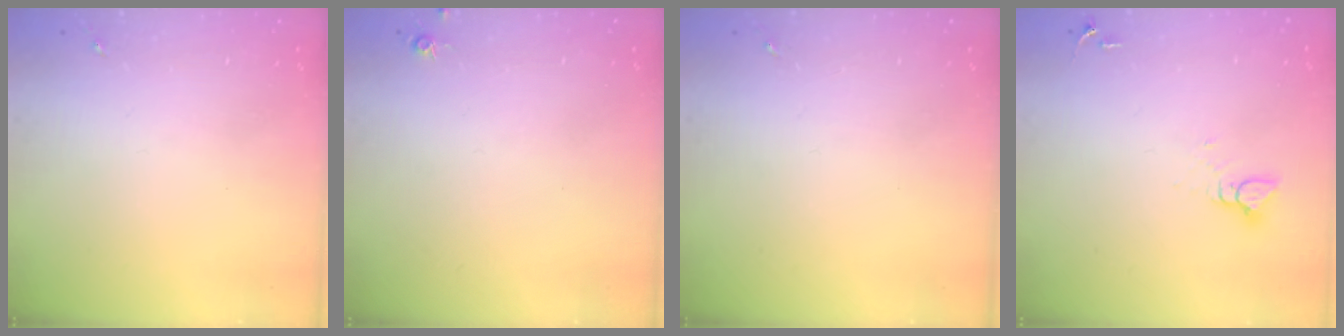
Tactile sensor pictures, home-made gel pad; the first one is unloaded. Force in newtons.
{"total": 4.4, "press": 4.3, "slide": 0.5}
{"total": 0.0}
{"total": 3.9, "press": 3.8, "slide": 0.5}